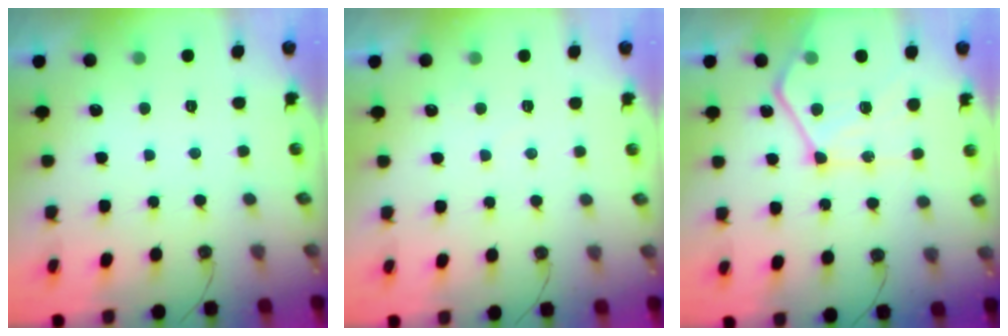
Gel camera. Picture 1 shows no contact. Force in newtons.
{"total": 3.9, "press": 3.8, "slide": 0.5}
{"total": 16.5, "press": 16.5, "slide": 1.8}